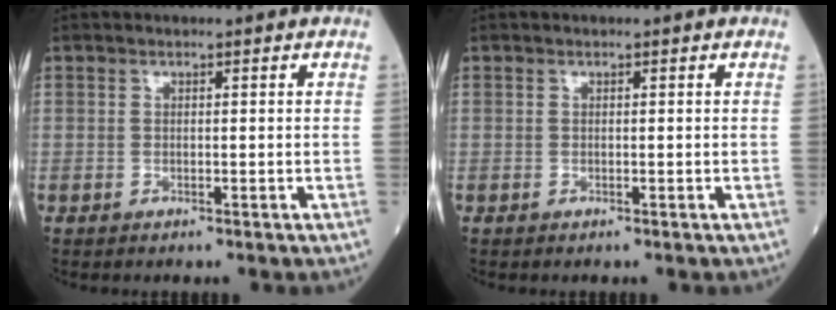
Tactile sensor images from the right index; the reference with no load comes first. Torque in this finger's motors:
{"motor_torque": [0.00, 0.00, 0.00, 0.00]}